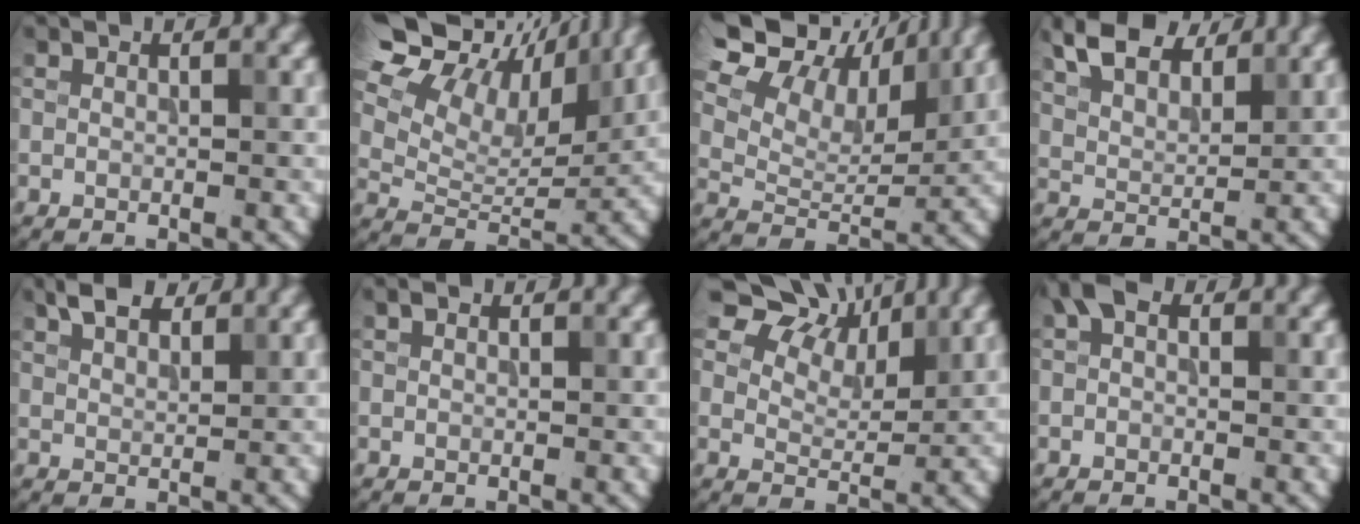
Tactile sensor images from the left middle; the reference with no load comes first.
{"total": 14.3, "force": [9.9, 6.9, 7.7], "torque": [-0.171, 0.047, 0.147]}
{"total": 14.1, "force": [8.6, 8.1, 7.6], "torque": [-0.151, 0.044, 0.134]}
{"total": 6.8, "force": [5.0, 2.9, 3.6], "torque": [-0.083, 0.018, 0.086]}
{"total": 3.2, "force": [2.4, 1.5, 1.7], "torque": [-0.037, 0.009, 0.046]}
{"total": 0.6, "force": [0.4, 0.4, 0.3], "torque": [-0.005, 0.002, 0.006]}
{"total": 7.9, "force": [5.9, 3.8, 3.6], "torque": [-0.068, -0.006, 0.098]}
{"total": 1.6, "force": [0.4, 1.1, 1.1], "torque": [-0.017, 0.006, 0.000]}